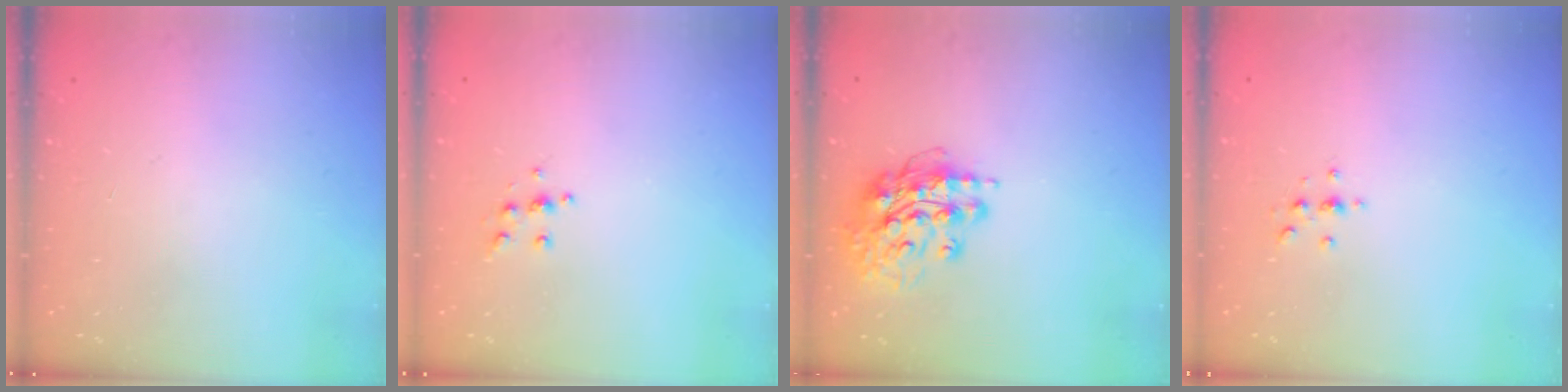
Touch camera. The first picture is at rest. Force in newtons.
{"total": 5.4, "press": 5.3, "slide": 0.4}
{"total": 15.0, "press": 14.9, "slide": 1.6}
{"total": 2.3, "press": 2.3, "slide": 0.2}